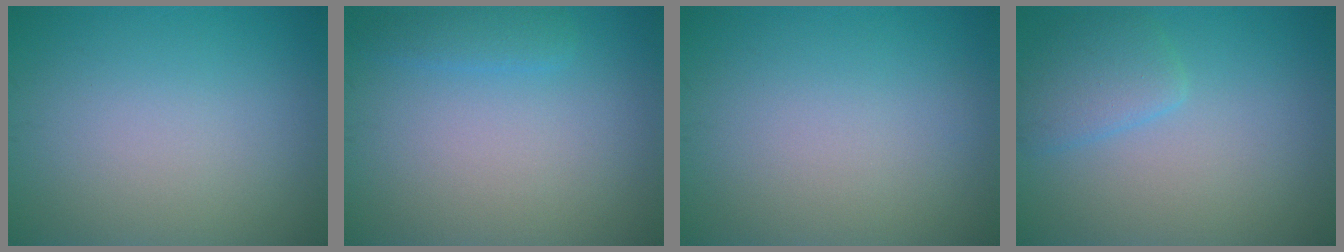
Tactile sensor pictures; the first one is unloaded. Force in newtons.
{"total": 1.4, "press": 1.4, "slide": 0.1}
{"total": 0.0}
{"total": 2.6, "press": 2.6, "slide": 0.2}